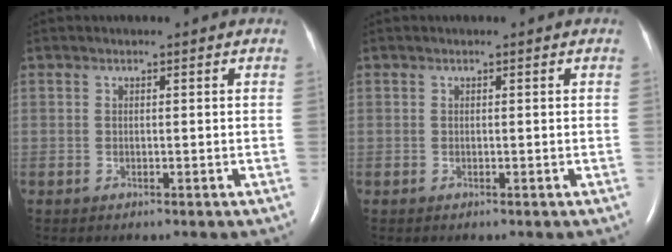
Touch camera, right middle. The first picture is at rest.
{"total": 0.0}